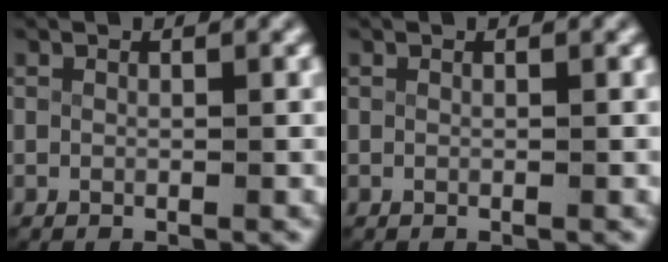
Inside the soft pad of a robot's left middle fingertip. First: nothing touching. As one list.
[{"total": 0.0}]